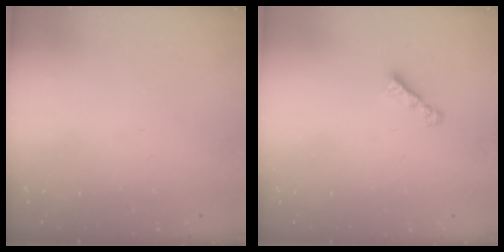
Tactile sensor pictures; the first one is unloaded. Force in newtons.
{"total": 1.7, "press": 1.6, "slide": 0.5}